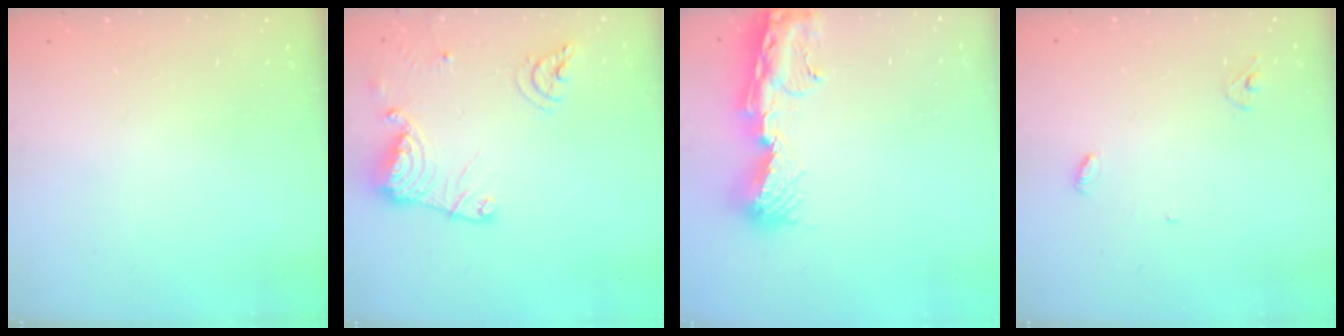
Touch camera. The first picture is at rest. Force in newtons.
{"total": 15.2, "press": 15.1, "slide": 1.8}
{"total": 13.0, "press": 12.9, "slide": 1.3}
{"total": 3.7, "press": 3.6, "slide": 0.3}